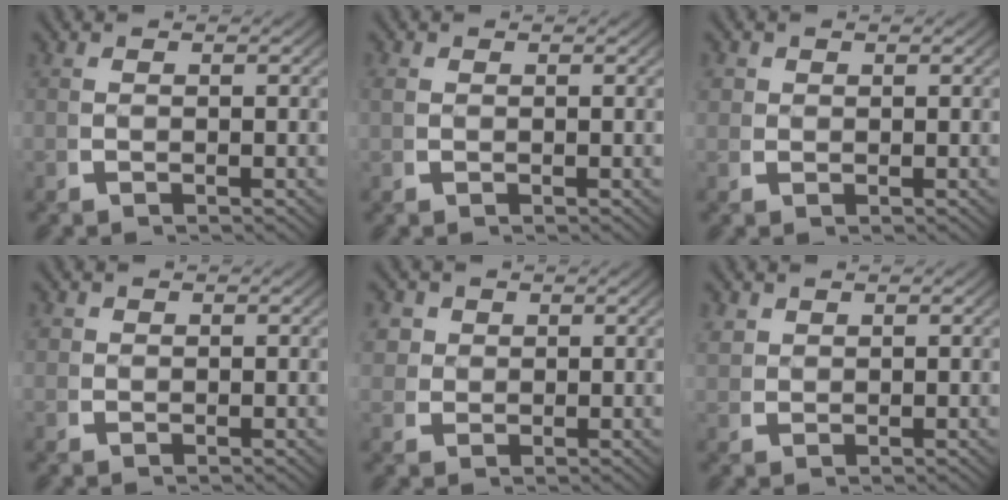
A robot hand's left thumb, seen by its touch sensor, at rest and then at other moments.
{"total": 0.7, "force": [0.4, 0.5, 0.2], "torque": [-0.007, -0.004, 0.012]}
{"total": 1.8, "force": [0.8, 1.5, 0.5], "torque": [-0.015, -0.008, 0.018]}
{"total": 1.3, "force": [0.6, 1.1, 0.3], "torque": [-0.009, -0.008, 0.014]}
{"total": 3.7, "force": [1.7, 3.0, 1.4], "torque": [-0.036, -0.005, 0.035]}
{"total": 1.9, "force": [1.4, 1.1, 0.6], "torque": [-0.013, 0.000, 0.035]}